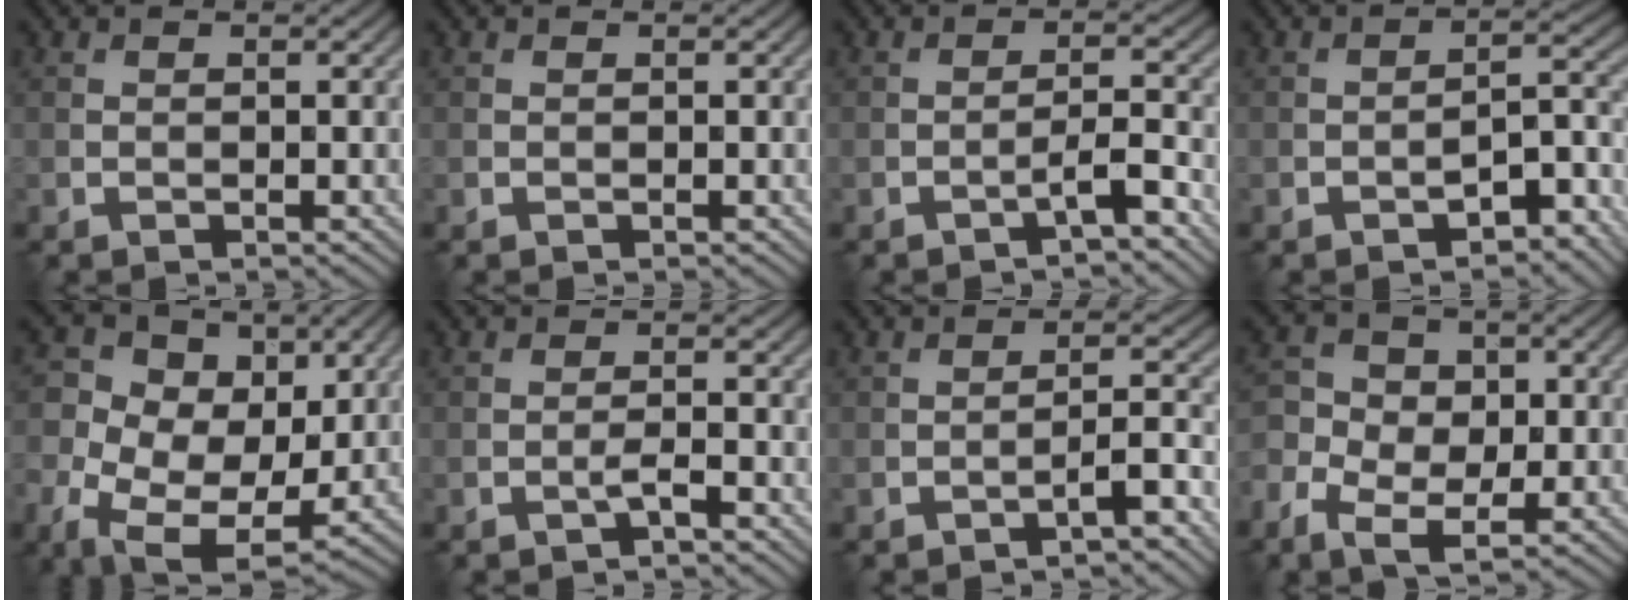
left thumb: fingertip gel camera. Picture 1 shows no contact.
{"total": 0.0}
{"total": 3.1, "force": [-2.0, 0.4, 2.3], "torque": [-0.040, 0.015, -0.042]}
{"total": 5.1, "force": [-3.2, 1.4, 3.7], "torque": [-0.054, 0.009, -0.051]}
{"total": 12.9, "force": [-0.9, 9.8, 8.4], "torque": [-0.180, -0.020, -0.001]}
{"total": 1.7, "force": [-1.0, 0.2, 1.3], "torque": [-0.024, 0.009, -0.022]}
{"total": 3.1, "force": [-2.0, 0.4, 2.3], "torque": [-0.038, 0.015, -0.041]}
{"total": 7.3, "force": [-2.5, 5.3, 4.4], "torque": [-0.097, -0.009, -0.047]}